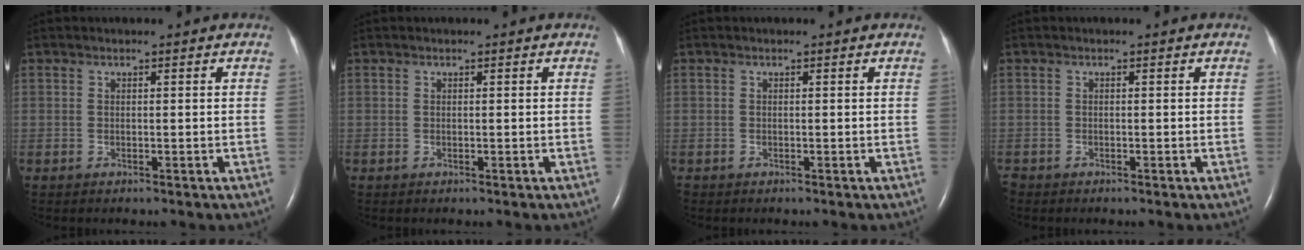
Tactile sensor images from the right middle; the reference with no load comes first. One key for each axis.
{"total": 0.0}
{"total": 0.0}
{"total": 0.8, "fx": -0.7, "fy": 0.4, "fz": 0.1, "tx": -0.005, "ty": -0.001, "tz": -0.011}